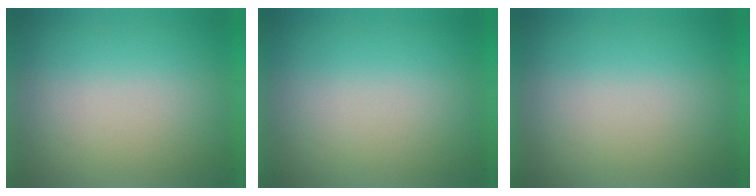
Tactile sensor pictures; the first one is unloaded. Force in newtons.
{"total": 1.4}
{"total": 0.0}